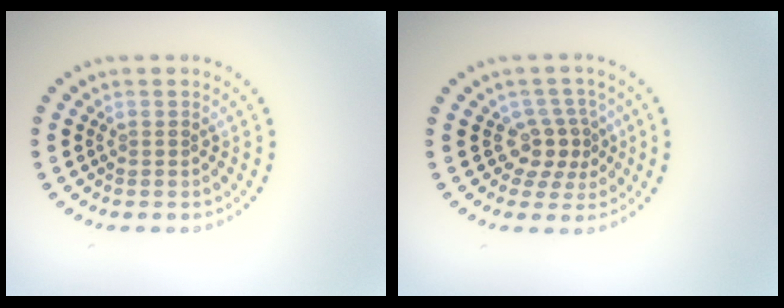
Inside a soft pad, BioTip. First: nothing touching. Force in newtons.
{"total": 2.8, "press": 2.1, "slide": 1.9}